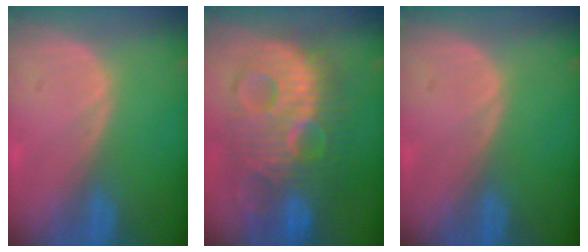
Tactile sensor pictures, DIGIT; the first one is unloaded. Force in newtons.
{"total": 12.1, "press": 12.1, "slide": 0.8}
{"total": 0.0}